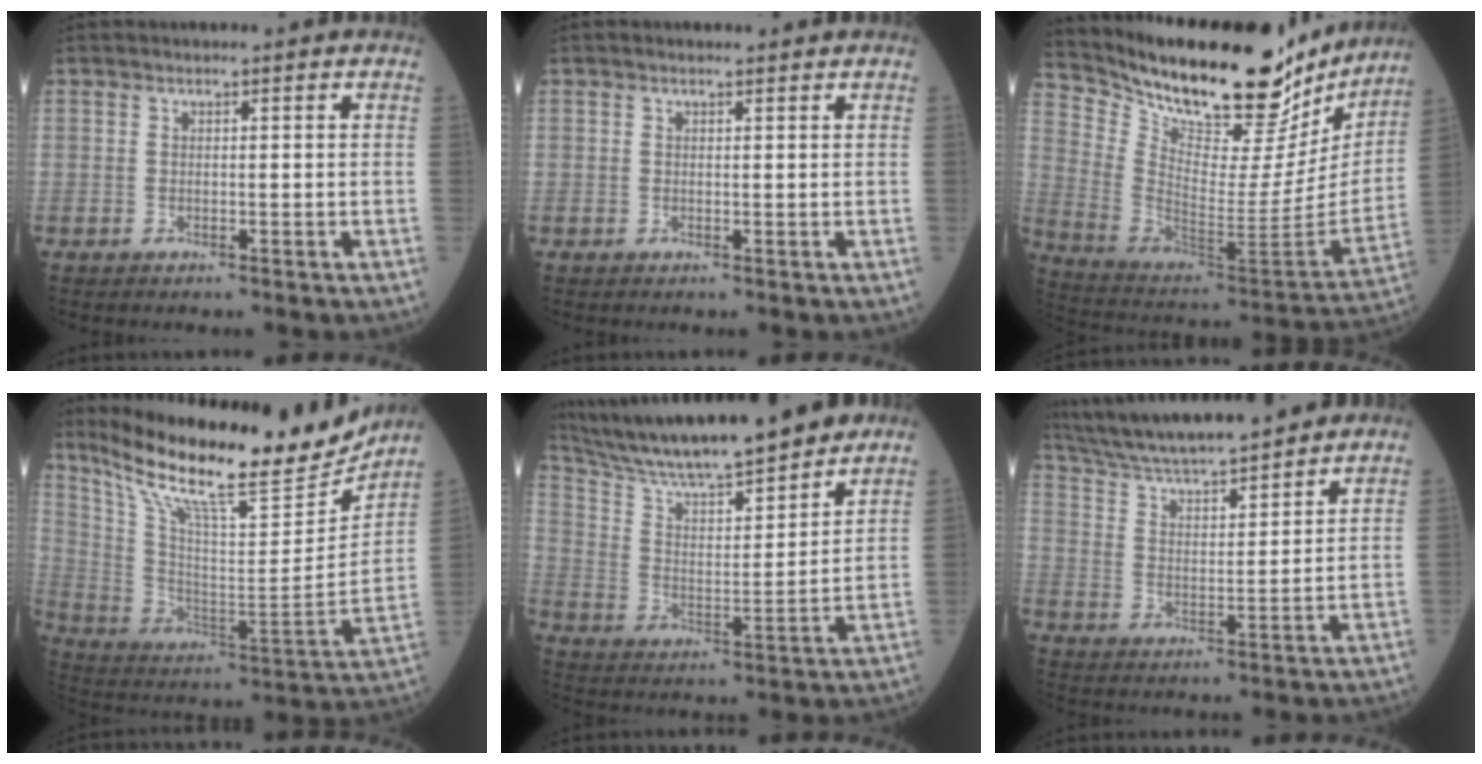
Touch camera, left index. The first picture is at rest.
{"total": 1.0, "force": [0.9, 0.0, 0.3], "torque": [-0.010, 0.005, 0.015]}
{"total": 28.7, "force": [24.5, 7.3, 13.1], "torque": [-0.225, -0.043, 0.361]}
{"total": 23.3, "force": [20.1, 3.2, 11.3], "torque": [-0.206, -0.034, 0.316]}
{"total": 19.2, "force": [17.1, 1.5, 8.7], "torque": [-0.160, 0.007, 0.284]}
{"total": 18.2, "force": [16.3, 1.9, 7.7], "torque": [-0.138, 0.021, 0.271]}